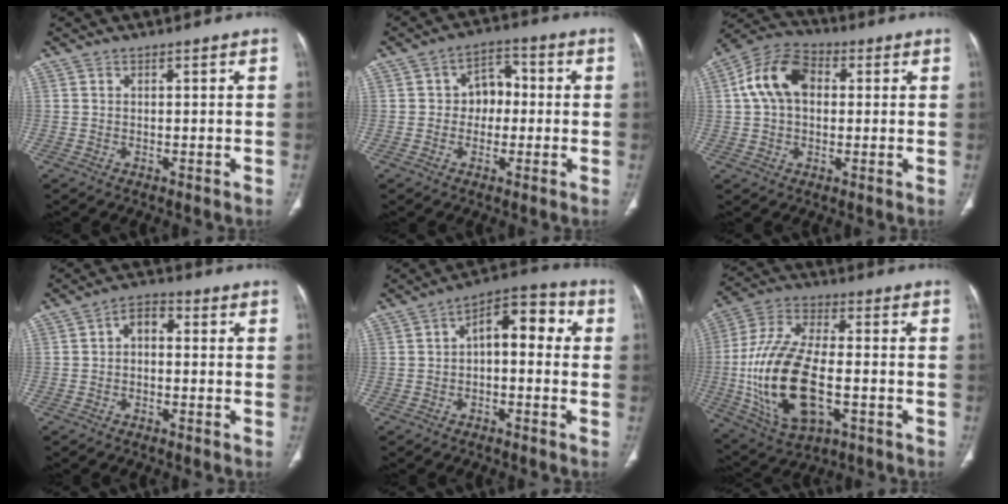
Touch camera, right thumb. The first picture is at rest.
{"total": 6.6, "force": [-0.1, 5.1, 4.2], "torque": [-0.030, 0.021, -0.011]}
{"total": 11.7, "force": [2.0, 8.0, 8.3], "torque": [-0.150, 0.027, 0.026]}
{"total": 4.3, "force": [0.0, 2.8, 3.3], "torque": [-0.042, 0.018, -0.013]}
{"total": 9.4, "force": [0.7, 5.0, 8.0], "torque": [-0.086, 0.038, -0.001]}
{"total": 20.9, "force": [-3.8, 10.5, 17.7], "torque": [-0.360, 0.013, -0.057]}